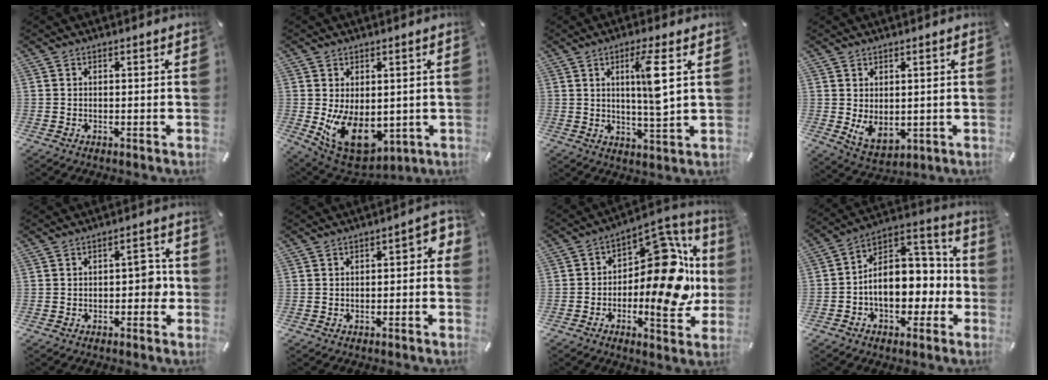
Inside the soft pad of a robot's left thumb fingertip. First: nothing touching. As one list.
[{"total": 12.6, "force": [-1.8, 9.0, 8.7], "torque": [-0.134, -0.009, -0.025]}, {"total": 8.8, "force": [2.6, 0.9, 8.4], "torque": [-0.133, -0.011, 0.031]}, {"total": 5.0, "force": [1.4, 3.9, 2.9], "torque": [-0.045, -0.013, 0.026]}, {"total": 5.3, "force": [-0.5, 2.9, 4.4], "torque": [-0.055, 0.006, -0.016]}, {"total": 3.8, "force": [-1.6, 1.9, 3.0], "torque": [-0.043, 0.013, -0.031]}, {"total": 18.8, "force": [-0.3, 10.5, 15.5], "torque": [-0.198, -0.019, -0.004]}, {"total": 14.7, "force": [-1.2, 11.5, 9.1], "torque": [-0.116, -0.008, -0.018]}]